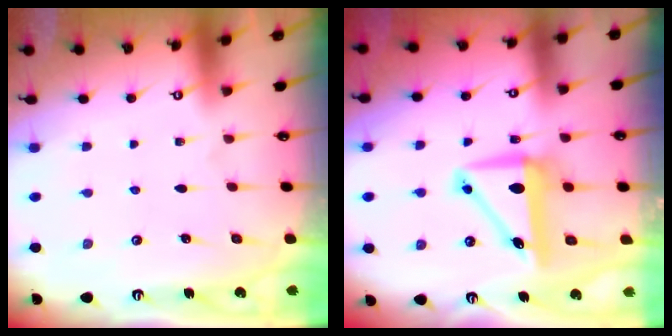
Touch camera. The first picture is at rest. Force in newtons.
{"total": 8.8, "press": 8.6, "slide": 1.7}